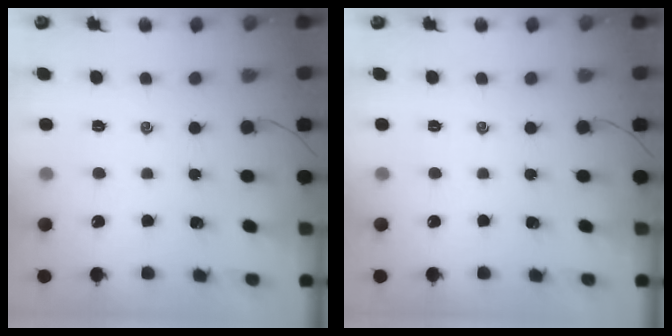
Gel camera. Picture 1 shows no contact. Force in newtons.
{"total": 0.0}